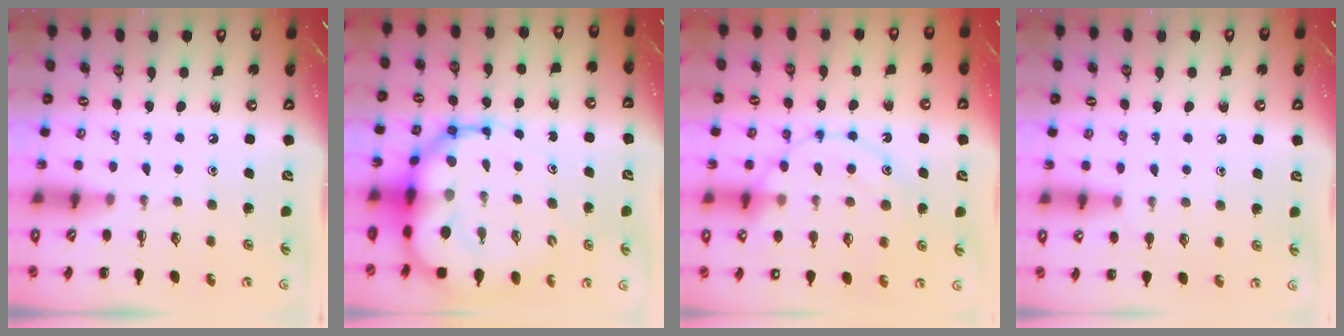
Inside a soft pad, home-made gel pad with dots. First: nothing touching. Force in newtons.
{"total": 15.1, "press": 14.6, "slide": 3.9}
{"total": 15.7, "press": 15.6, "slide": 1.1}
{"total": 6.3, "press": 6.0, "slide": 2.0}